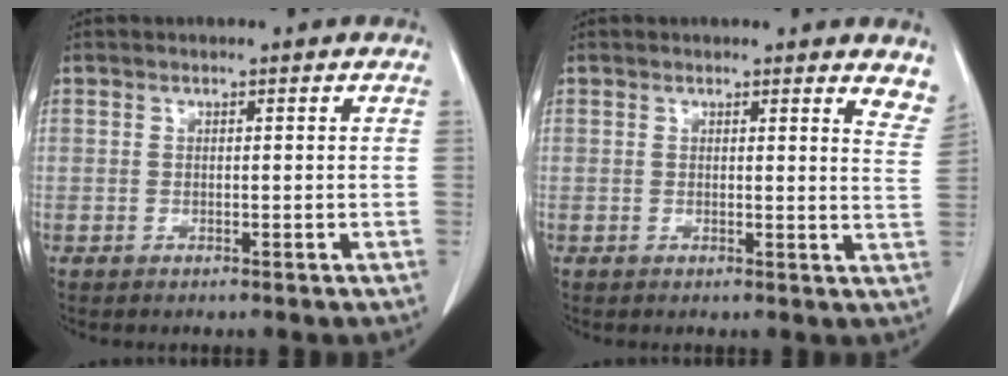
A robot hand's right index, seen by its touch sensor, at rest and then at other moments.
{"total": 5.5, "force": [5.2, 1.0, 1.7], "torque": [-0.004, -0.029, 0.027]}